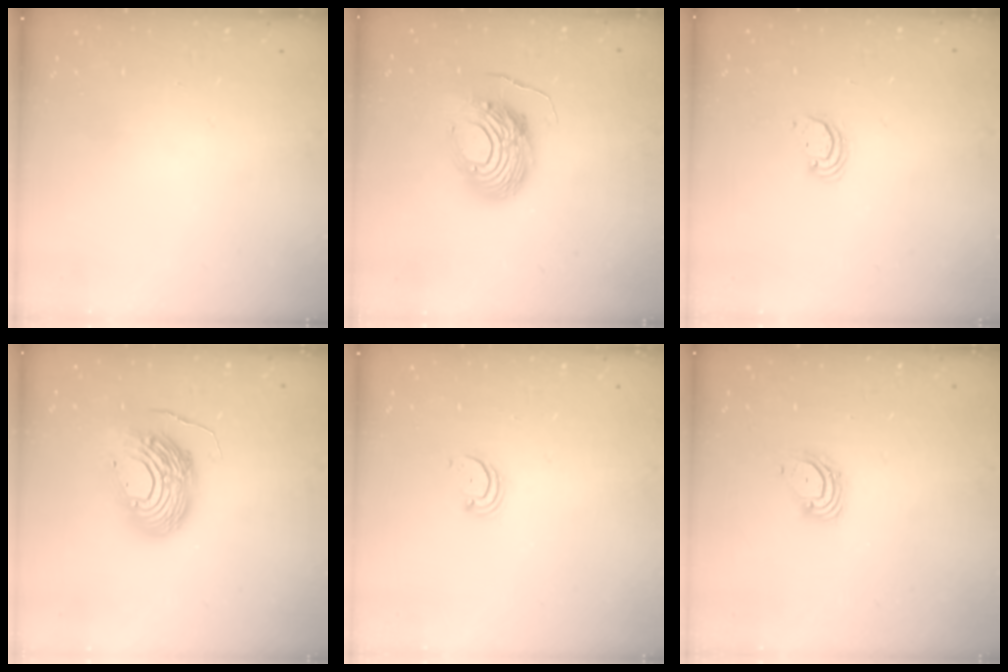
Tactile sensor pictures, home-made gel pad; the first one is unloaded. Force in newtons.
{"total": 12.4, "press": 12.3, "slide": 1.1}
{"total": 2.7, "press": 2.7, "slide": 0.2}
{"total": 14.7, "press": 14.7, "slide": 1.3}
{"total": 2.2, "press": 2.2, "slide": 0.2}
{"total": 3.3, "press": 3.3, "slide": 0.3}